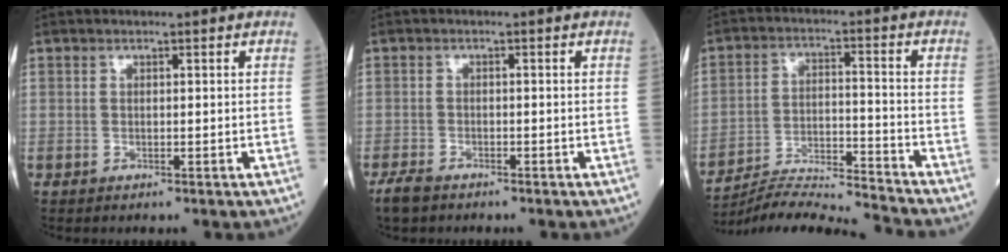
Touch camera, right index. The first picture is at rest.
{"total": 3.1, "force": [-2.5, 1.1, 1.3], "torque": [-0.031, -0.005, -0.044]}
{"total": 12.7, "force": [-12.4, -2.3, 1.8], "torque": [-0.032, 0.008, -0.217]}